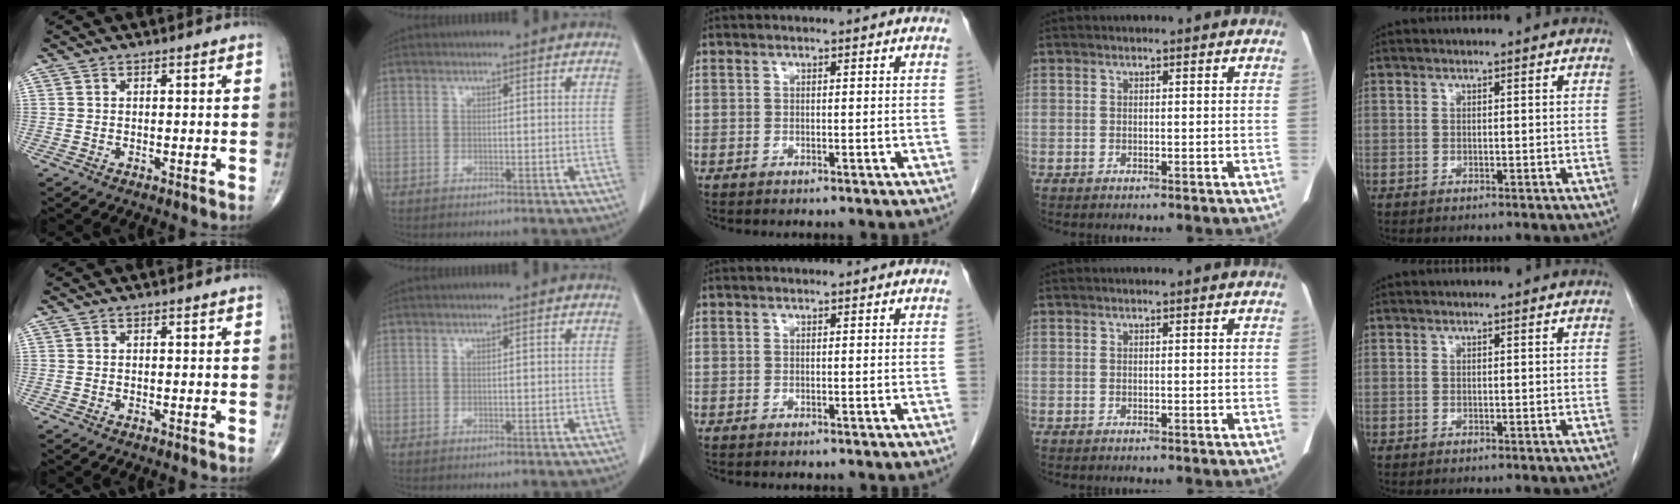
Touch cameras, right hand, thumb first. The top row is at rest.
{"index": {"total": 0.6, "force": [0.0, 0.4, 0.5], "torque": [-0.013, 0.001, 0.001]}}